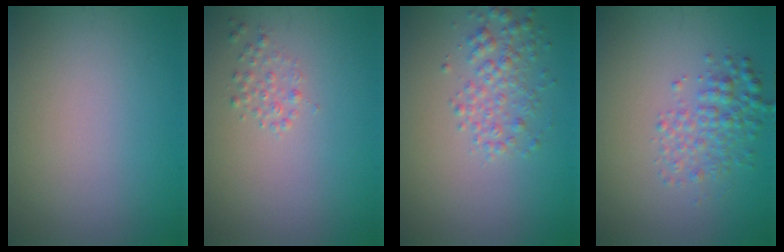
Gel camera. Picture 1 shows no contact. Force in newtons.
{"total": 1.1, "press": 1.1, "slide": 0.0}
{"total": 2.6, "press": 2.6, "slide": 0.0}
{"total": 2.8, "press": 2.8, "slide": 0.1}